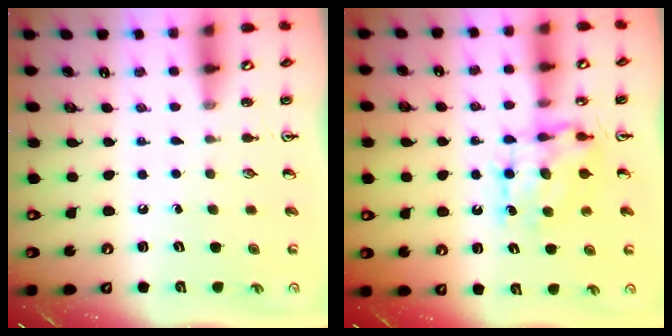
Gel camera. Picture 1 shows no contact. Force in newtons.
{"total": 8.4, "press": 8.4, "slide": 0.5}